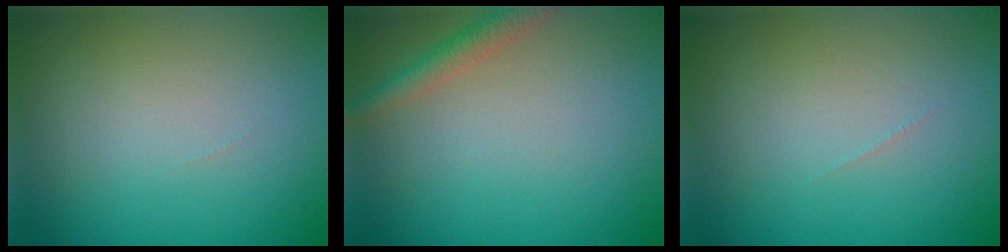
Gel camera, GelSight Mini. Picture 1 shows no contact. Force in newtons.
{"total": 2.2, "press": 2.2, "slide": 0.1}
{"total": 0.0}